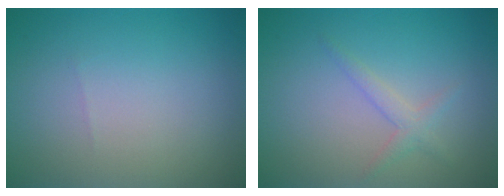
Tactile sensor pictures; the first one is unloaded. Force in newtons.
{"total": 1.3, "press": 1.3, "slide": 0.1}